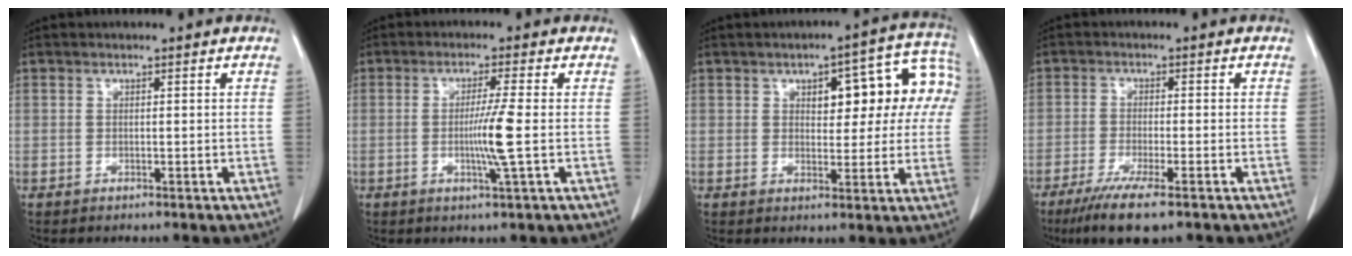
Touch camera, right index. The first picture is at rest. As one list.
[{"total": 5.5, "force": [-0.7, -1.2, 5.3], "torque": [-0.094, -0.011, -0.014]}, {"total": 11.5, "force": [3.0, 4.9, 9.9], "torque": [-0.108, 0.043, 0.037]}, {"total": 8.1, "force": [-5.4, 0.6, 5.9], "torque": [-0.102, -0.021, -0.086]}]